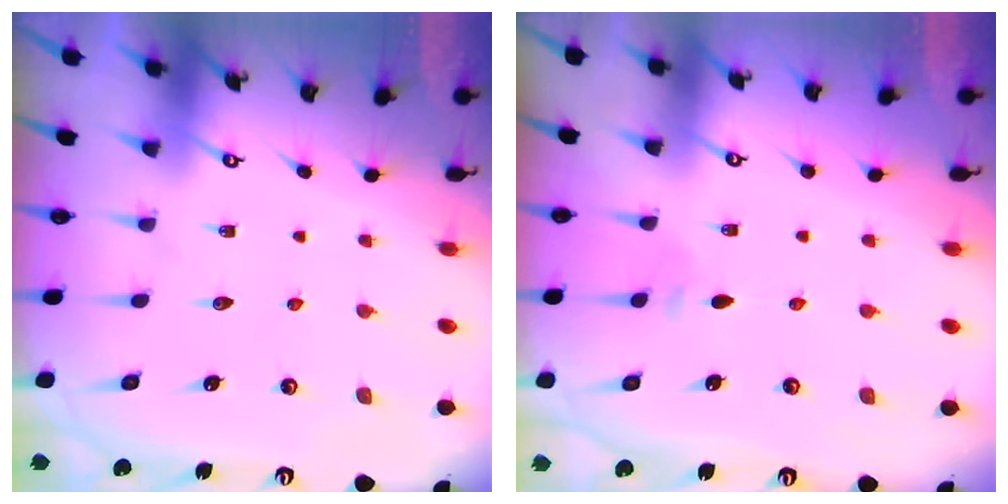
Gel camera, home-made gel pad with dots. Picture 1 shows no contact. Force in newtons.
{"total": 2.8, "press": 2.7, "slide": 0.7}